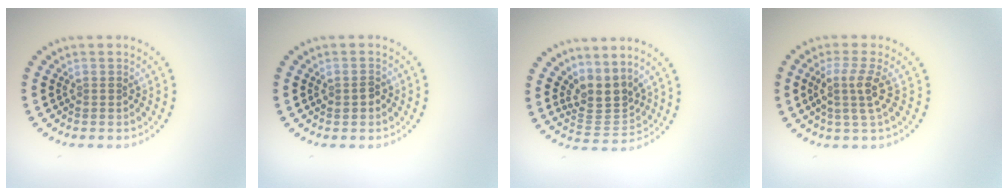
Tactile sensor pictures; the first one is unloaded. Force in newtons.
{"total": 1.2, "press": 1.2, "slide": 0.0}
{"total": 3.4, "press": 2.5, "slide": 2.3}
{"total": 2.8, "press": 2.1, "slide": 1.9}